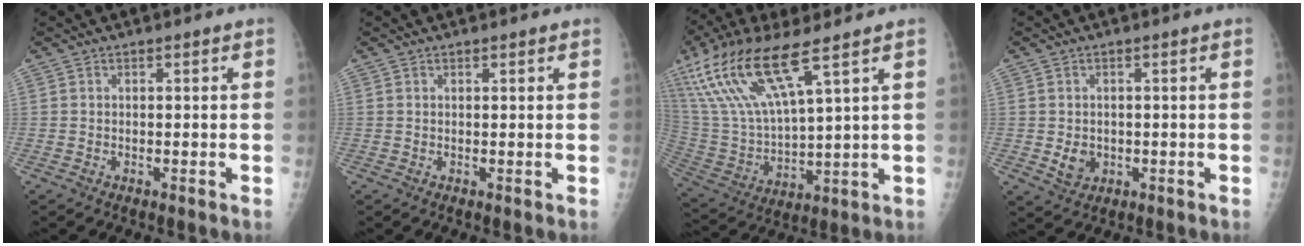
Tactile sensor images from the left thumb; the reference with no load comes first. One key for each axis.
{"total": 0.7, "fx": 0.6, "fy": 0.2, "fz": 0.3, "tx": -0.004, "ty": -0.002, "tz": 0.009}
{"total": 19.0, "fx": 10.9, "fy": 4.7, "fz": 14.8, "tx": -0.318, "ty": -0.030, "tz": 0.225}
{"total": 3.4, "fx": -0.3, "fy": 2.8, "fz": 1.8, "tx": -0.020, "ty": -0.002, "tz": 0.005}